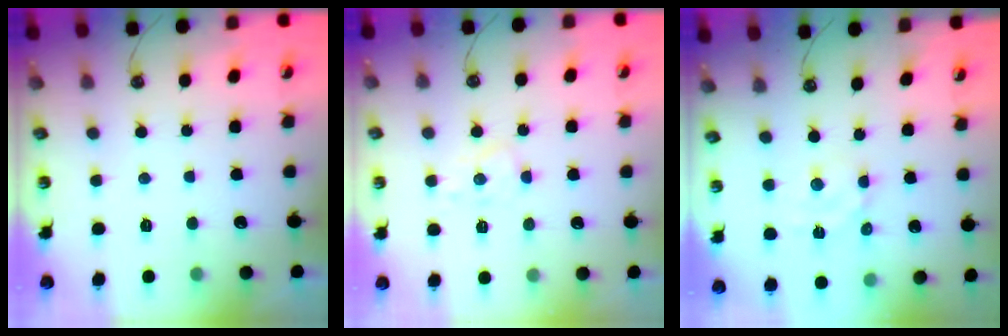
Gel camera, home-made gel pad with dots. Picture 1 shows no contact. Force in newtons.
{"total": 4.8, "press": 4.7, "slide": 1.2}
{"total": 3.7, "press": 3.7, "slide": 0.1}